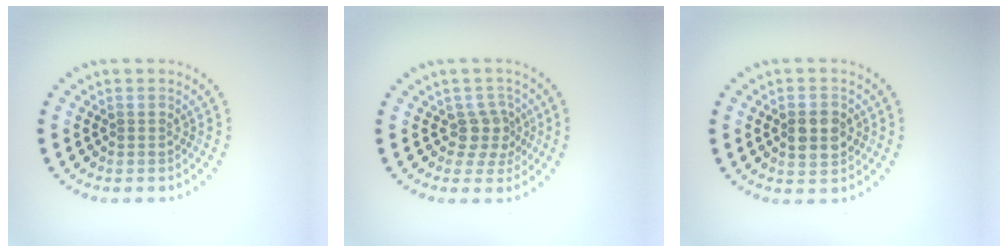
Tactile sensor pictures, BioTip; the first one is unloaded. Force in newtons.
{"total": 2.4, "press": 1.9, "slide": 1.5}
{"total": 3.1, "press": 3.1, "slide": 0.2}